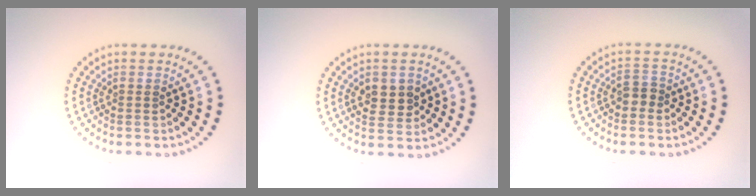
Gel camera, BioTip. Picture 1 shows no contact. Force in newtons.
{"total": 2.6, "press": 2.5, "slide": 0.6}
{"total": 1.5, "press": 1.3, "slide": 0.7}